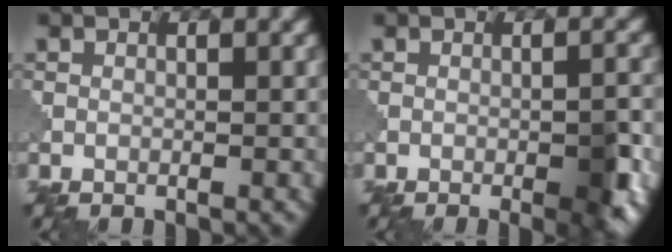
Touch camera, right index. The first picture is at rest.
{"total": 3.6, "force": [-1.4, 0.8, 3.2], "torque": [-0.051, -0.002, -0.019]}